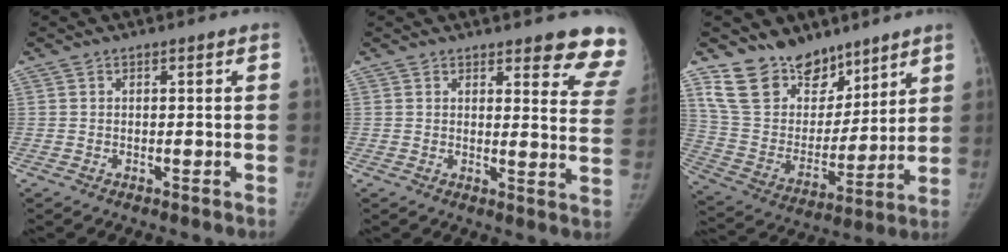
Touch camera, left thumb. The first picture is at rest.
{"total": 11.0, "force": [9.7, 2.4, 4.5], "torque": [-0.010, -0.070, 0.085]}
{"total": 17.4, "force": [13.0, 10.3, 5.2], "torque": [-0.041, -0.081, 0.247]}